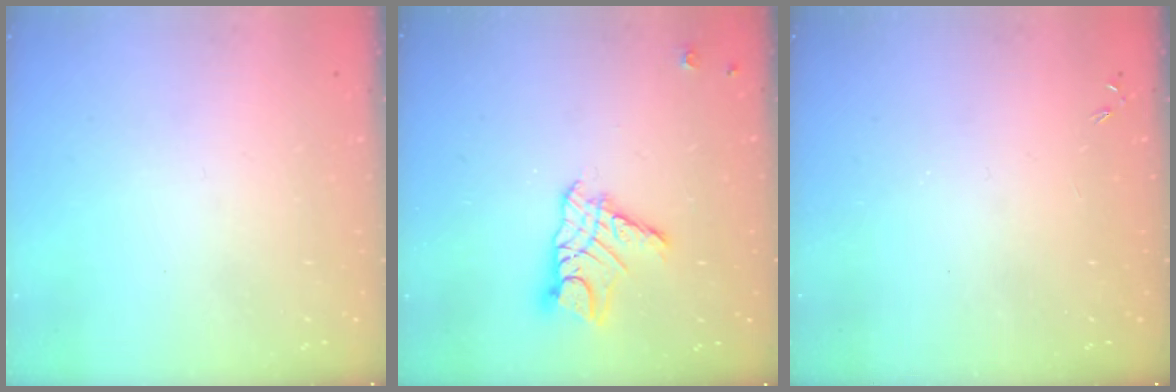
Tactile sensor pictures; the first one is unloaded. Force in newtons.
{"total": 10.3, "press": 10.3, "slide": 0.6}
{"total": 0.0}